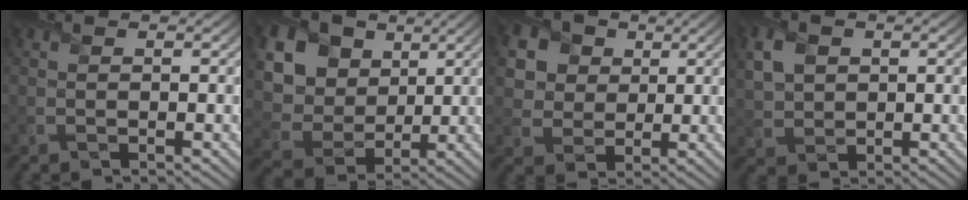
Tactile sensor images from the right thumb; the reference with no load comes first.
{"total": 16.6, "force": [6.8, 12.9, 7.8], "torque": [-0.254, 0.014, 0.166]}
{"total": 9.7, "force": [4.1, 7.7, 4.4], "torque": [-0.150, 0.019, 0.076]}
{"total": 5.3, "force": [1.6, 3.9, 3.2], "torque": [-0.087, 0.004, 0.032]}